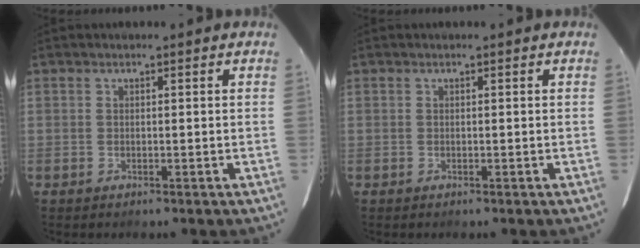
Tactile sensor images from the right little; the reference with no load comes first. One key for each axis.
{"total": 0.0}